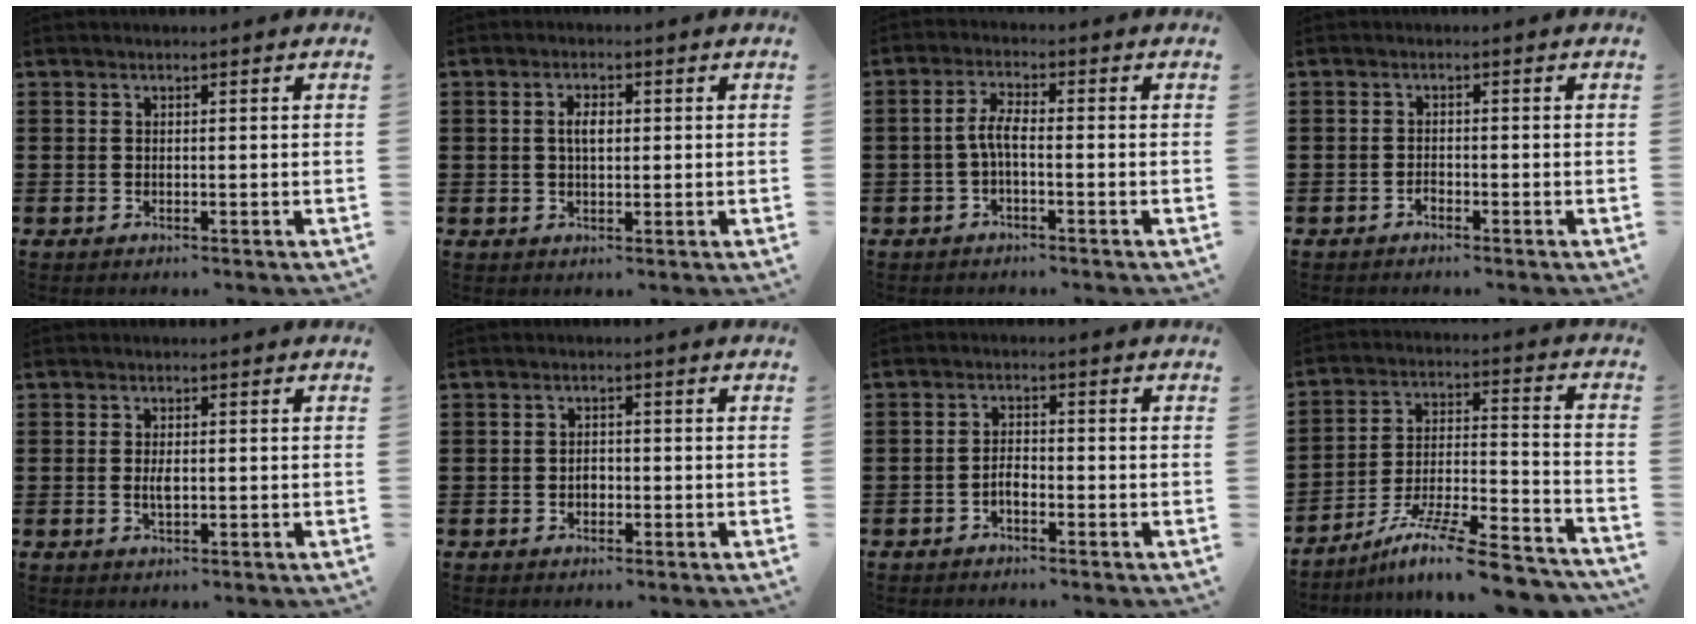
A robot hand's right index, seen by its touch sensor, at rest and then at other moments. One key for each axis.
{"total": 2.9, "fx": 0.3, "fy": 1.3, "fz": 2.5, "tx": -0.051, "ty": 0.007, "tz": 0.003}
{"total": 3.7, "fx": -1.0, "fy": 1.0, "fz": 3.4, "tx": -0.077, "ty": 0.002, "tz": -0.025}
{"total": 1.1, "fx": -0.9, "fy": 0.5, "fz": 0.3, "tx": -0.009, "ty": -0.001, "tz": -0.019}
{"total": 2.2, "fx": -0.1, "fy": 0.9, "fz": 2.0, "tx": -0.037, "ty": 0.001, "tz": -0.003}
{"total": 1.6, "fx": -0.4, "fy": 1.1, "fz": 1.1, "tx": -0.023, "ty": 0.004, "tz": -0.009}
{"total": 2.1, "fx": -1.1, "fy": 1.0, "fz": 1.4, "tx": -0.031, "ty": 0.004, "tz": -0.022}
{"total": 11.5, "fx": -9.3, "fy": 1.1, "fz": 6.7, "tx": -0.109, "ty": 0.015, "tz": -0.180}